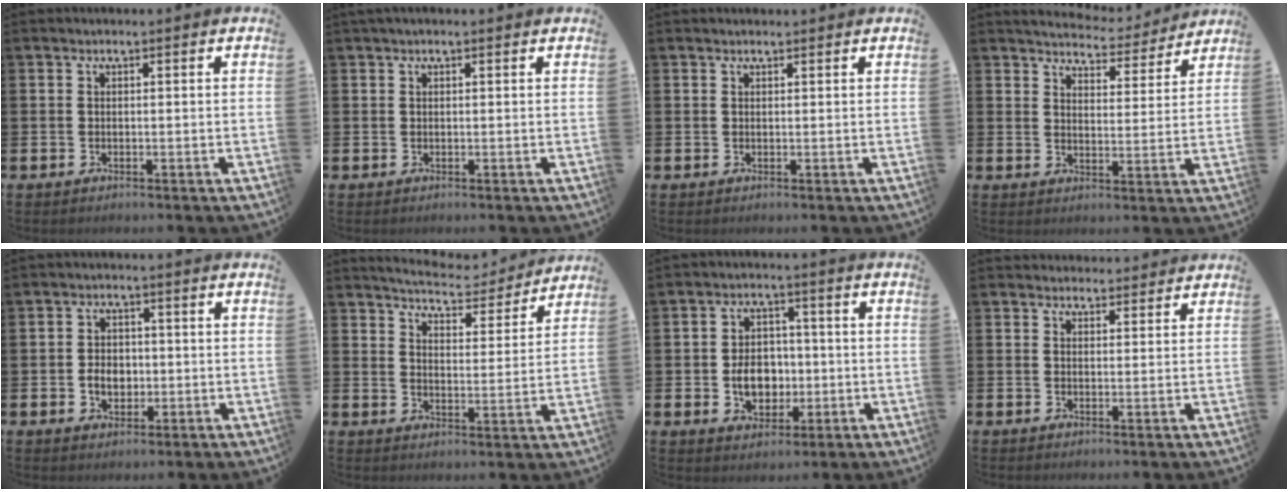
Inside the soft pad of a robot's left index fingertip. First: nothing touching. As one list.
[{"total": 0.6, "force": [0.5, 0.1, 0.4], "torque": [0.004, -0.002, 0.006]}, {"total": 0.7, "force": [0.6, 0.1, 0.1], "torque": [0.012, -0.004, 0.008]}, {"total": 5.0, "force": [4.9, 1.0, 0.1], "torque": [-0.007, -0.043, 0.081]}, {"total": 3.5, "force": [-0.6, 2.7, 2.2], "torque": [-0.027, 0.000, -0.019]}, {"total": 6.3, "force": [6.2, 0.9, 0.9], "torque": [-0.026, -0.047, 0.106]}, {"total": 5.8, "force": [-0.7, 4.6, 3.5], "torque": [-0.055, 0.006, -0.019]}, {"total": 2.6, "force": [2.5, 0.9, -0.2], "torque": [0.013, -0.013, 0.043]}]